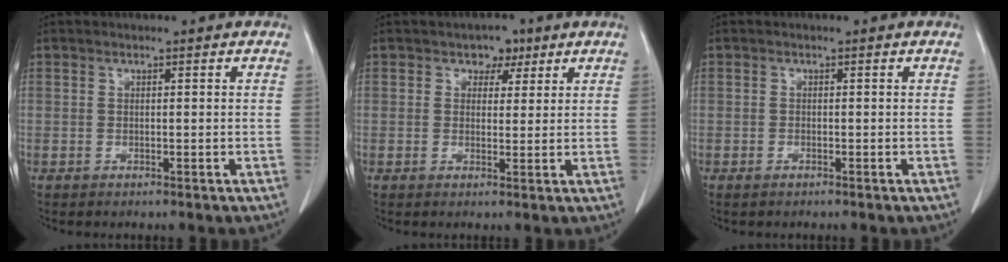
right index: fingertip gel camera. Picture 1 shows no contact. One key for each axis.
{"total": 3.2, "fx": 1.8, "fy": 2.4, "fz": 1.3, "tx": -0.010, "ty": 0.004, "tz": 0.022}
{"total": 0.6, "fx": -0.5, "fy": 0.2, "fz": 0.3, "tx": -0.009, "ty": -0.001, "tz": -0.007}